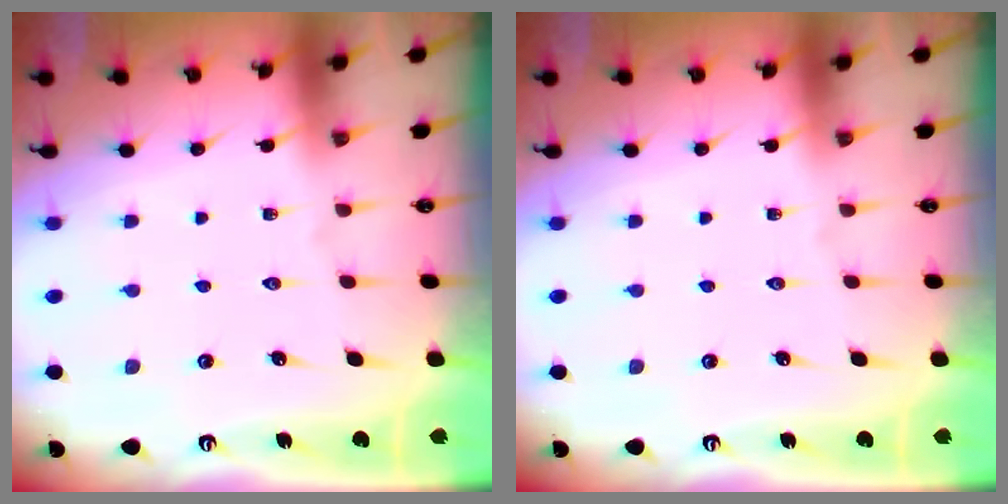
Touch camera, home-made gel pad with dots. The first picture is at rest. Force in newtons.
{"total": 0.0}